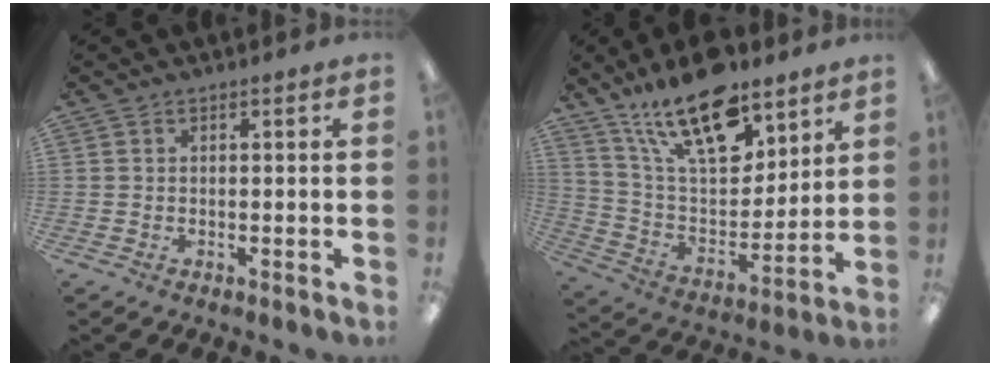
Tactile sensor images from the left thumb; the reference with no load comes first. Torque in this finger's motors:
{"motor_torque": [0.36, 0.39, 1.56, -1.20, 0.14]}